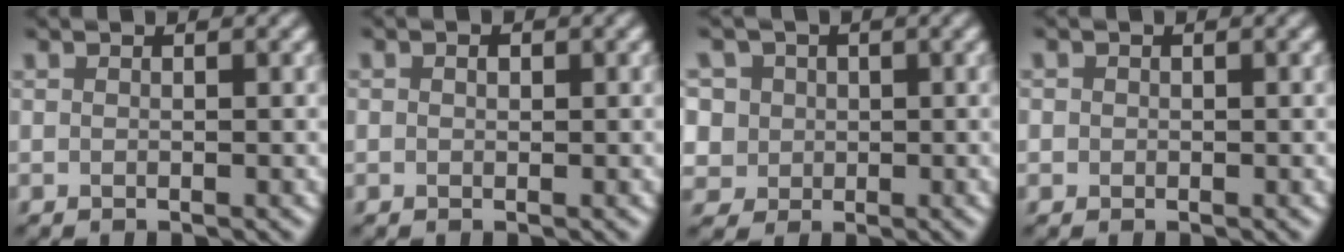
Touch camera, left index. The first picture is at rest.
{"total": 0.8, "force": [0.1, 0.6, 0.4], "torque": [-0.005, 0.000, -0.003]}
{"total": 6.8, "force": [2.6, 5.8, 2.6], "torque": [-0.056, 0.022, 0.017]}
{"total": 0.7, "force": [-0.1, 0.7, 0.1], "torque": [0.004, -0.002, -0.003]}